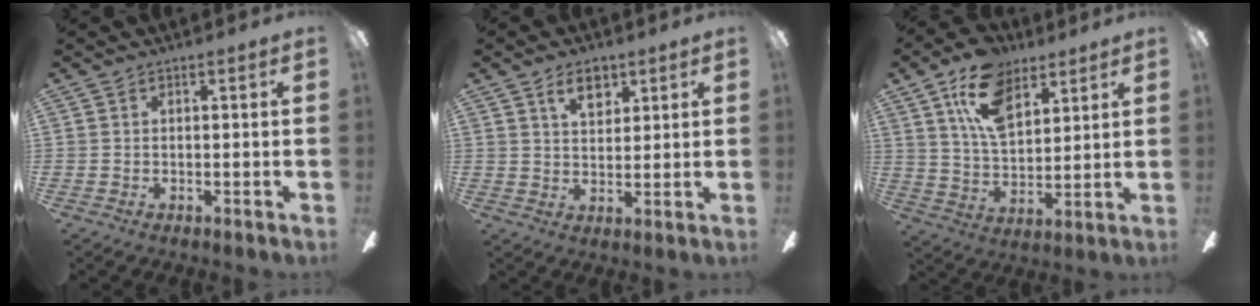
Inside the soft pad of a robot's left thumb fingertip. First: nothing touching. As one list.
[{"total": 6.7, "force": [4.1, 3.6, 4.0], "torque": [-0.056, -0.007, 0.068]}, {"total": 14.8, "force": [9.0, 7.9, 8.7], "torque": [-0.156, -0.020, 0.166]}]